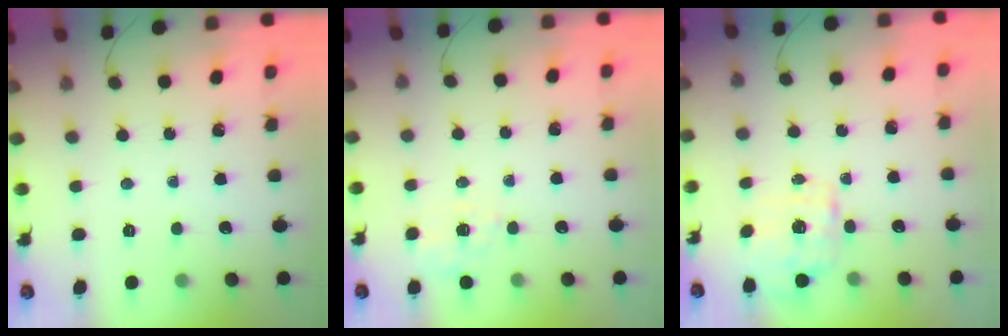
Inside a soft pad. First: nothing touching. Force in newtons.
{"total": 2.5, "press": 1.8, "slide": 1.7}
{"total": 2.2, "press": 2.1, "slide": 0.4}